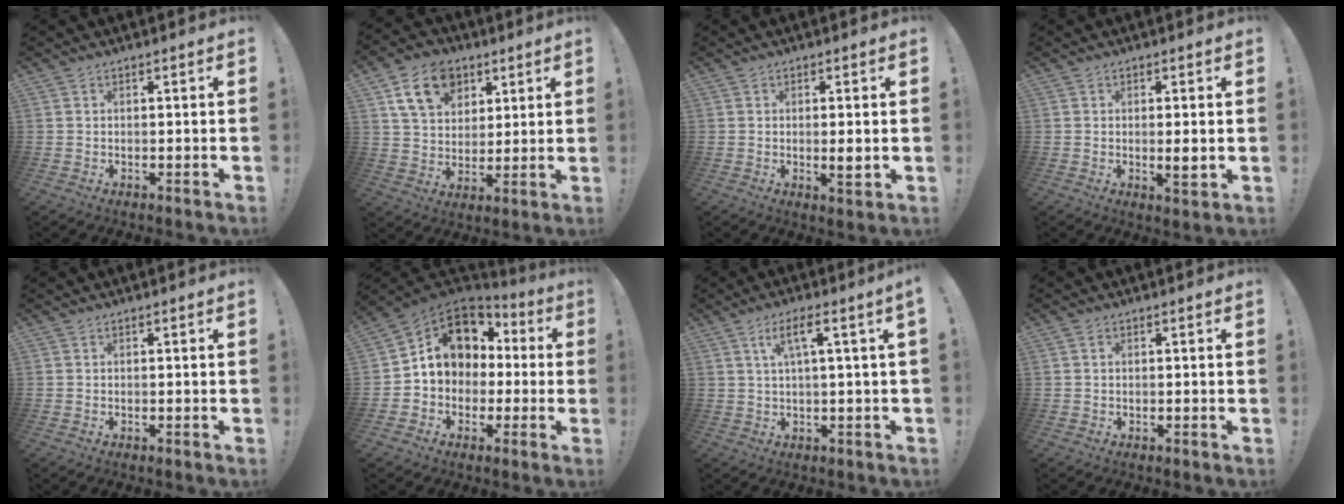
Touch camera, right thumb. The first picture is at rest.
{"total": 14.8, "force": [7.1, 10.7, 7.5], "torque": [-0.121, -0.019, 0.139]}
{"total": 3.4, "force": [0.0, 0.5, 3.4], "torque": [-0.044, -0.009, -0.002]}
{"total": 3.7, "force": [0.0, 0.6, 3.7], "torque": [-0.041, -0.012, -0.002]}
{"total": 0.0}
{"total": 12.8, "force": [3.2, 10.7, 6.2], "torque": [-0.093, -0.006, 0.070]}
{"total": 6.2, "force": [1.7, -0.1, 5.9], "torque": [-0.106, 0.002, 0.023]}
{"total": 0.8, "force": [0.3, 0.4, 0.6], "torque": [-0.020, 0.005, 0.006]}